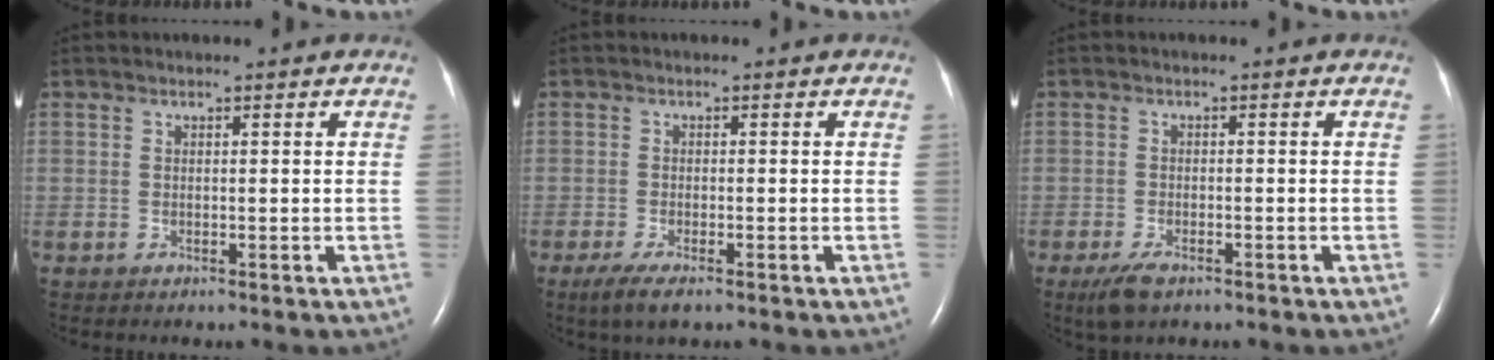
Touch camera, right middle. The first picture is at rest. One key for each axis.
{"total": 4.0, "fx": -2.6, "fy": 0.9, "fz": 2.8, "tx": -0.060, "ty": -0.010, "tz": -0.044}
{"total": 3.6, "fx": -2.4, "fy": 1.3, "fz": 2.4, "tx": -0.056, "ty": -0.007, "tz": -0.040}